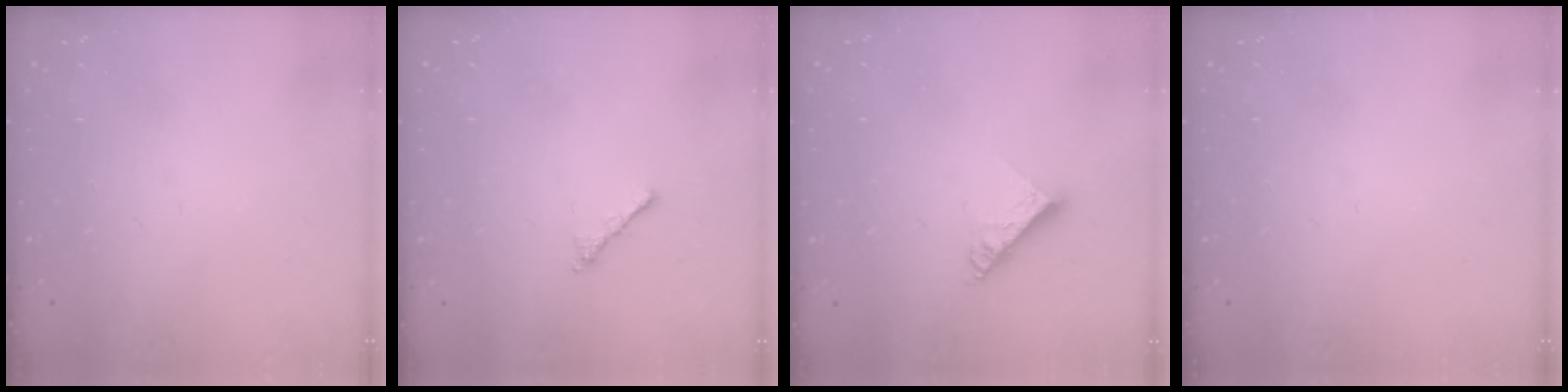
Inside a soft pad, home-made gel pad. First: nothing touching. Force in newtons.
{"total": 1.0, "press": 0.9, "slide": 0.4}
{"total": 7.9, "press": 7.9, "slide": 0.8}
{"total": 0.0}